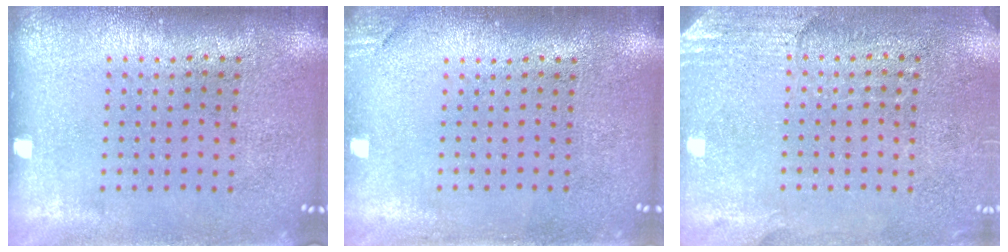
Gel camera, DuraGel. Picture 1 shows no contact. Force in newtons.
{"total": 1.1, "press": 1.1, "slide": 0.3}
{"total": 2.8, "press": 2.5, "slide": 1.3}